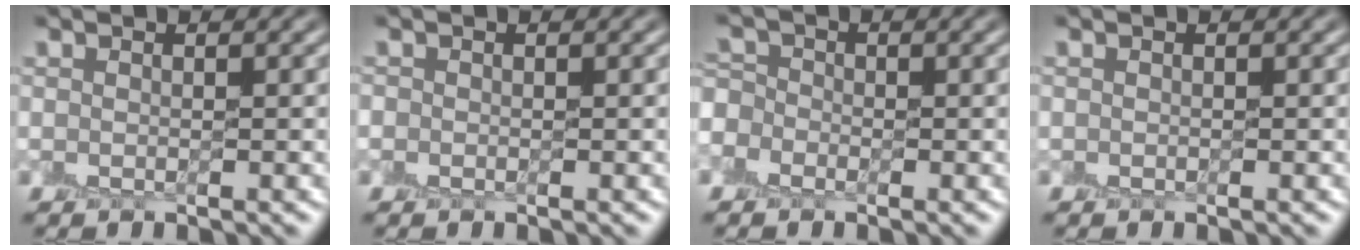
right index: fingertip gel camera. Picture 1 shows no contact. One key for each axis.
{"total": 0.5, "fx": -0.2, "fy": 0.5, "fz": 0.0, "tx": 0.004, "ty": -0.005, "tz": -0.002}
{"total": 2.9, "fx": -1.2, "fy": 2.4, "fz": 1.0, "tx": -0.012, "ty": 0.018, "tz": -0.041}
{"total": 0.0}